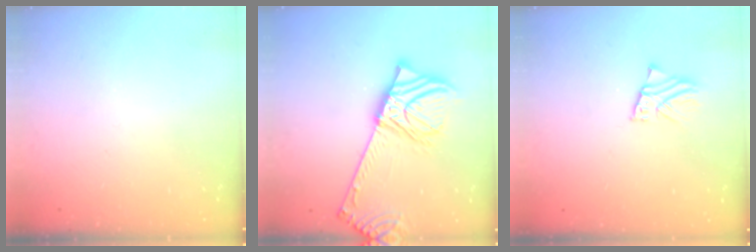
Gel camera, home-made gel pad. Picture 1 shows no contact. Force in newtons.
{"total": 13.9, "press": 13.6, "slide": 2.6}
{"total": 2.3, "press": 2.3, "slide": 0.2}